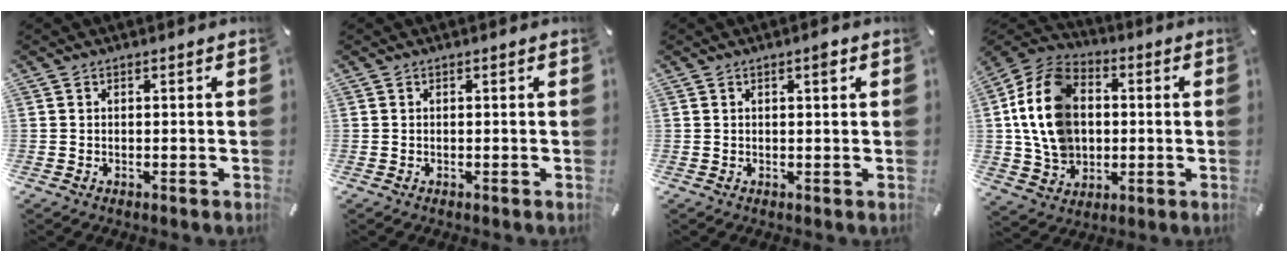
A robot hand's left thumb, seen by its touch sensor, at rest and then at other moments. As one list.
[{"total": 0.0}, {"total": 2.1, "force": [0.9, 0.6, 1.8], "torque": [-0.028, 0.002, 0.011]}, {"total": 15.0, "force": [0.6, 12.2, 8.7], "torque": [-0.201, 0.011, 0.013]}]